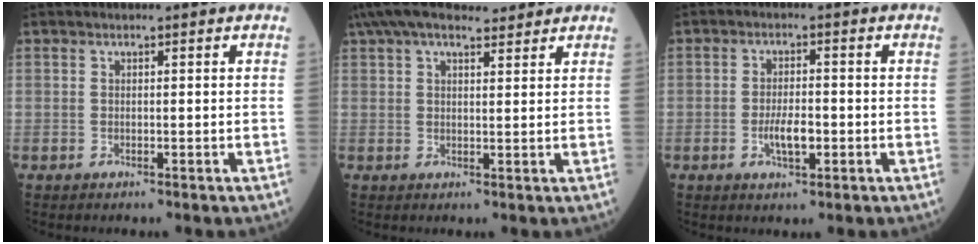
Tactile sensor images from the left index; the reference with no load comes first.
{"total": 10.8, "force": [9.0, 3.0, 5.1], "torque": [-0.092, 0.053, 0.145]}
{"total": 4.2, "force": [-1.2, 1.4, 3.7], "torque": [-0.073, 0.001, -0.021]}